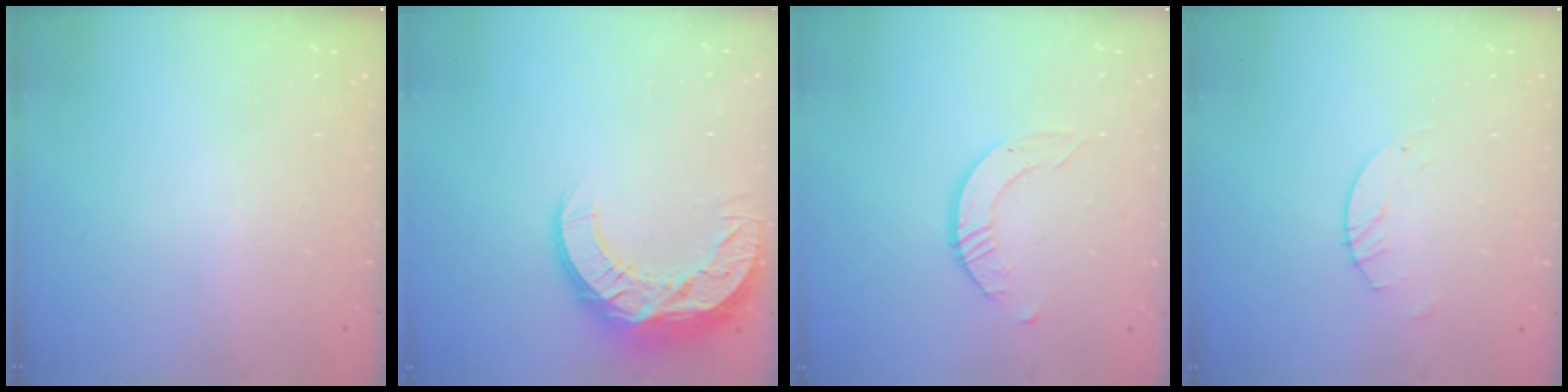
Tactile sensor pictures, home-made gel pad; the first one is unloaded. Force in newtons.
{"total": 12.6, "press": 12.6, "slide": 0.7}
{"total": 3.1, "press": 3.1, "slide": 0.3}
{"total": 2.5, "press": 2.5, "slide": 0.1}